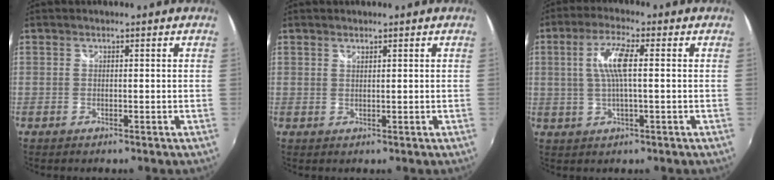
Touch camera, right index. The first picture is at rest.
{"total": 0.5, "force": [0.5, 0.1, 0.1], "torque": [-0.001, 0.000, 0.009]}
{"total": 6.8, "force": [0.7, 1.2, 6.7], "torque": [-0.129, 0.005, 0.017]}